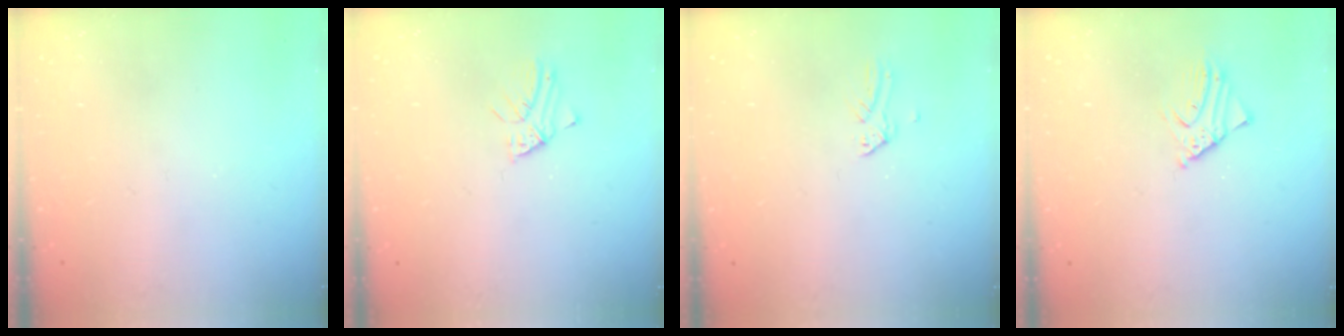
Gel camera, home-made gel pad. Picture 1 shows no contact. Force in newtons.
{"total": 2.1, "press": 2.1, "slide": 0.2}
{"total": 0.0}
{"total": 2.3, "press": 2.3, "slide": 0.2}